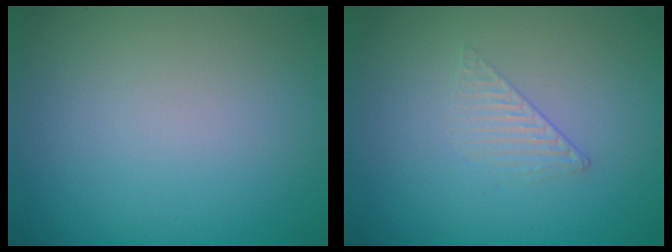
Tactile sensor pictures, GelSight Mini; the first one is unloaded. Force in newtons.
{"total": 1.4, "press": 0.3, "slide": 1.4}